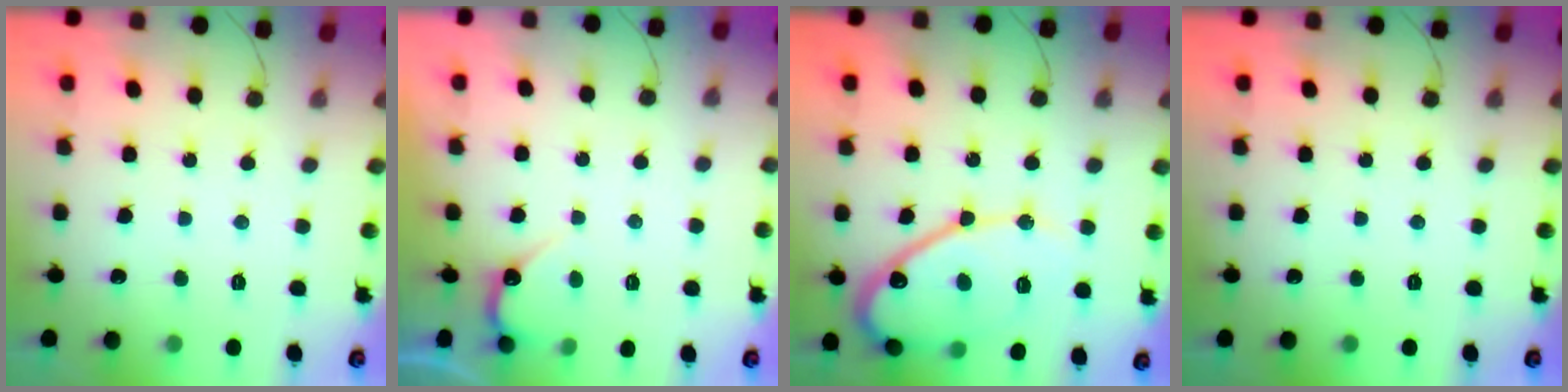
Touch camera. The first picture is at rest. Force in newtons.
{"total": 4.0, "press": 4.0, "slide": 0.2}
{"total": 13.6, "press": 13.5, "slide": 1.7}
{"total": 0.0}